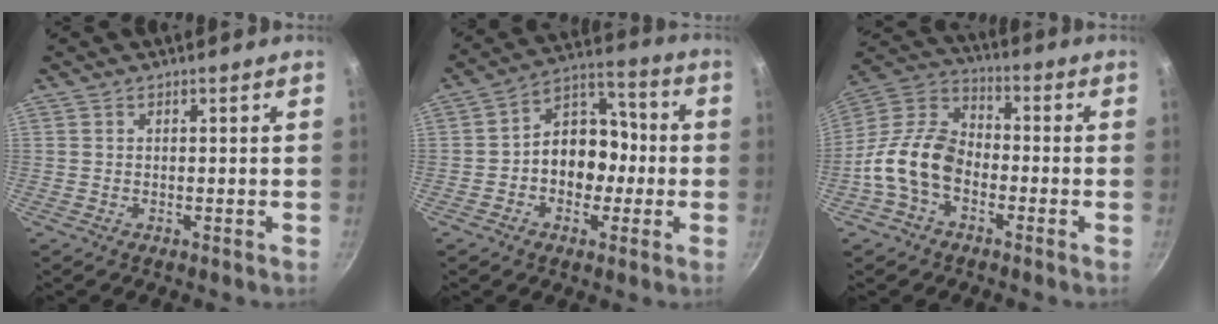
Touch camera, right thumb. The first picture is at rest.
{"total": 12.3, "force": [-1.6, 9.5, 7.6], "torque": [-0.053, 0.048, -0.040]}
{"total": 13.3, "force": [-4.1, 9.0, 8.9], "torque": [-0.139, 0.044, -0.099]}